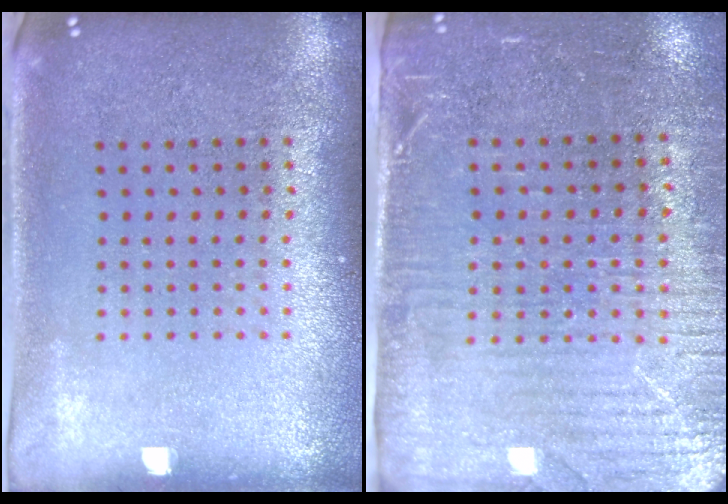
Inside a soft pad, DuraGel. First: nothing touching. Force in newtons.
{"total": 3.5, "press": 3.2, "slide": 1.5}